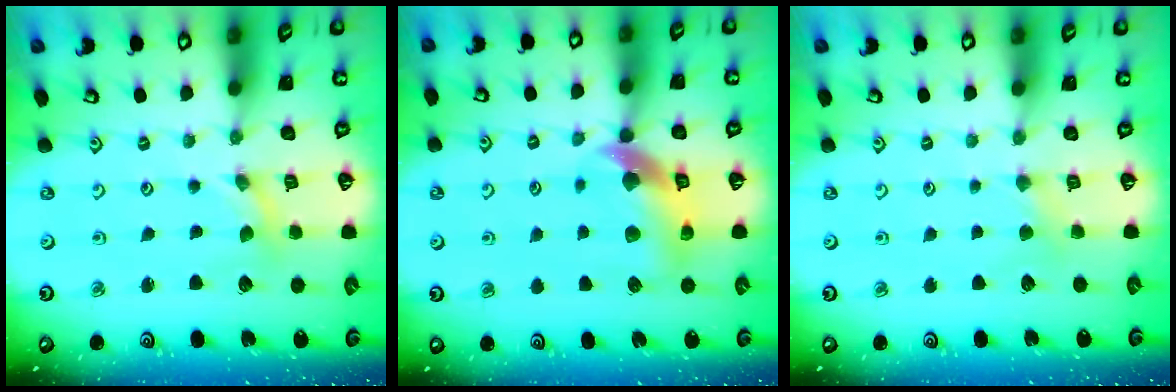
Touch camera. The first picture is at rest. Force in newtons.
{"total": 10.7, "press": 10.6, "slide": 1.5}
{"total": 2.5, "press": 2.5, "slide": 0.3}